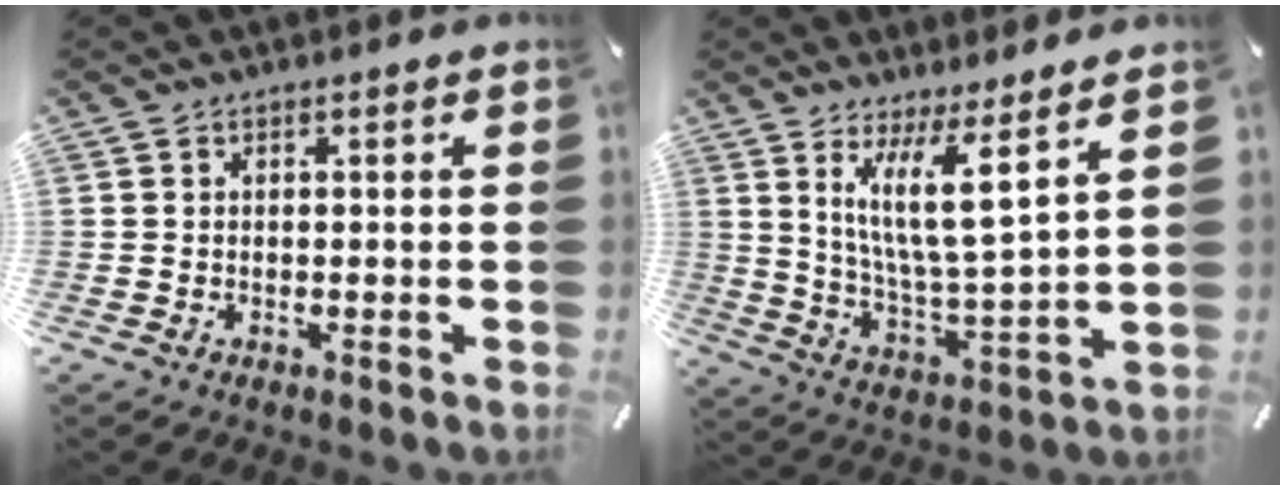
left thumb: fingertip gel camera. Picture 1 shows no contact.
{"total": 12.1, "force": [7.4, 1.1, 9.5], "torque": [-0.178, -0.034, 0.122]}